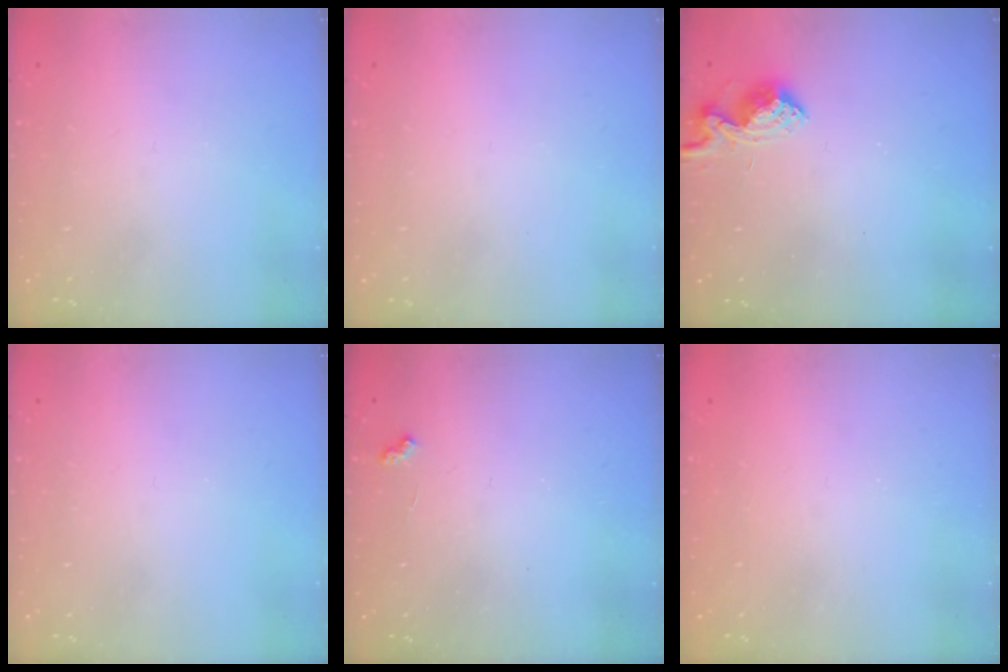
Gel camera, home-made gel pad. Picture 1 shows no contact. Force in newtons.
{"total": 0.0}
{"total": 9.1, "press": 9.1, "slide": 0.4}
{"total": 0.0}
{"total": 2.9, "press": 2.8, "slide": 0.6}
{"total": 1.0, "press": 1.0, "slide": 0.2}